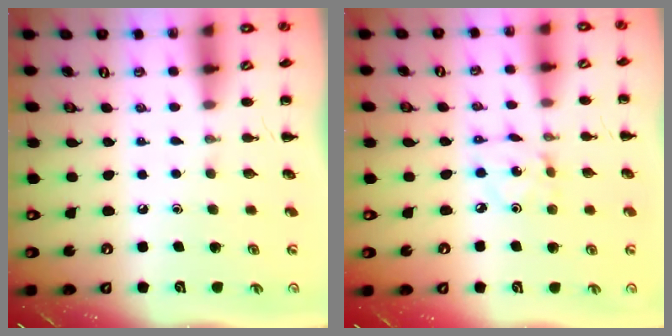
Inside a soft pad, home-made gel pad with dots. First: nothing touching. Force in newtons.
{"total": 2.2, "press": 2.1, "slide": 0.5}